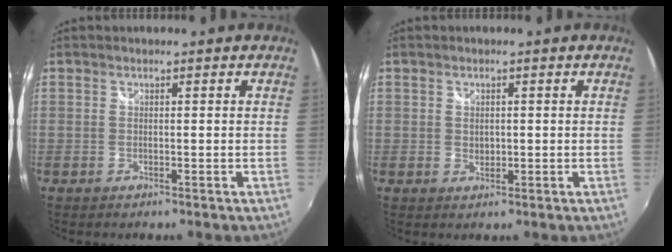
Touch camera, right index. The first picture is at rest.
{"total": 1.9, "force": [0.2, 1.5, 1.1], "torque": [-0.015, 0.000, 0.003]}